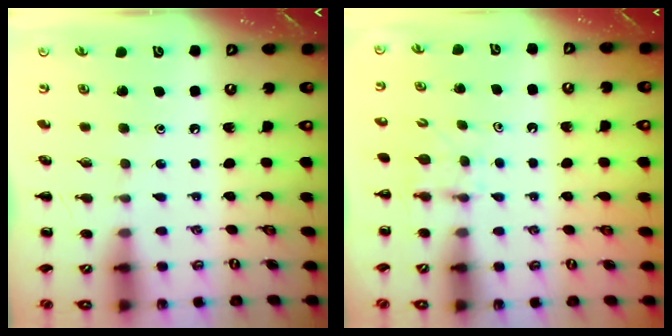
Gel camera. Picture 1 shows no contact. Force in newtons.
{"total": 3.5, "press": 3.2, "slide": 1.4}